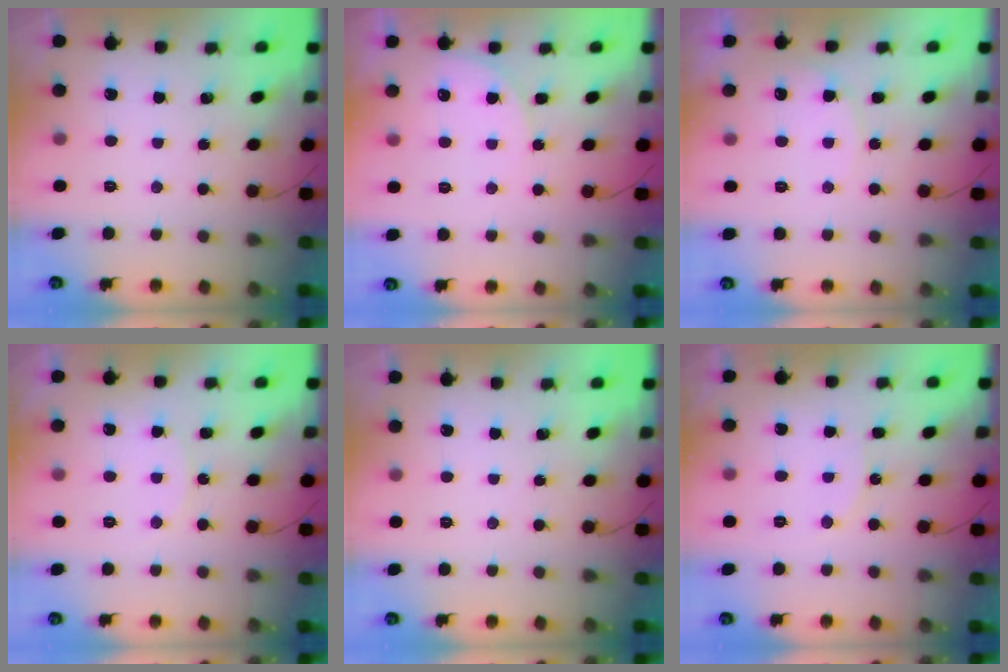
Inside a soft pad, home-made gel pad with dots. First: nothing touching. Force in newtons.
{"total": 5.4, "press": 5.3, "slide": 0.8}
{"total": 6.8, "press": 6.8, "slide": 0.6}
{"total": 4.0, "press": 3.9, "slide": 0.4}
{"total": 0.0}
{"total": 6.5, "press": 6.5, "slide": 0.4}